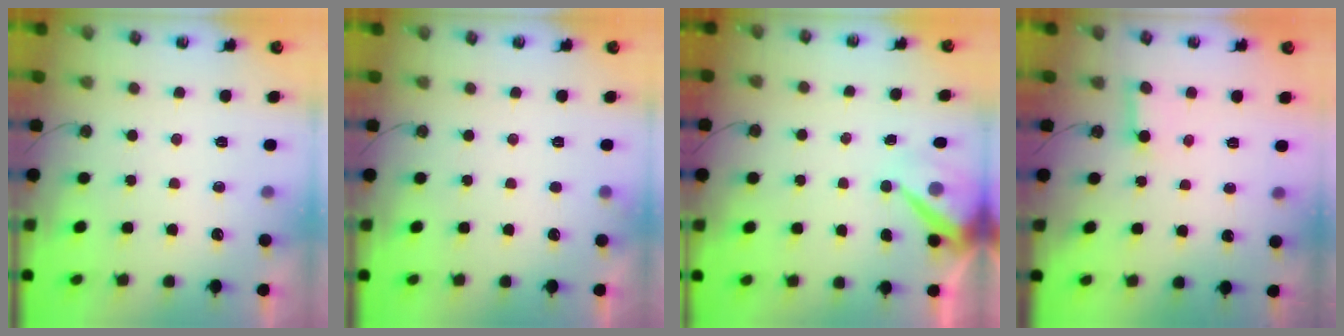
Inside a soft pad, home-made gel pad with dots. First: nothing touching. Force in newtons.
{"total": 3.1, "press": 3.1, "slide": 0.4}
{"total": 8.6, "press": 8.6, "slide": 0.7}
{"total": 3.0, "press": 3.0, "slide": 0.4}